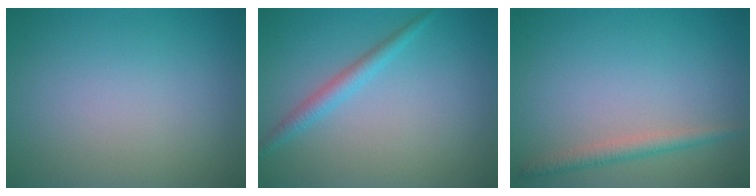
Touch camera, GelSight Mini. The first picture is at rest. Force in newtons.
{"total": 1.9, "press": 1.9, "slide": 0.1}
{"total": 1.9, "press": 1.9, "slide": 0.0}